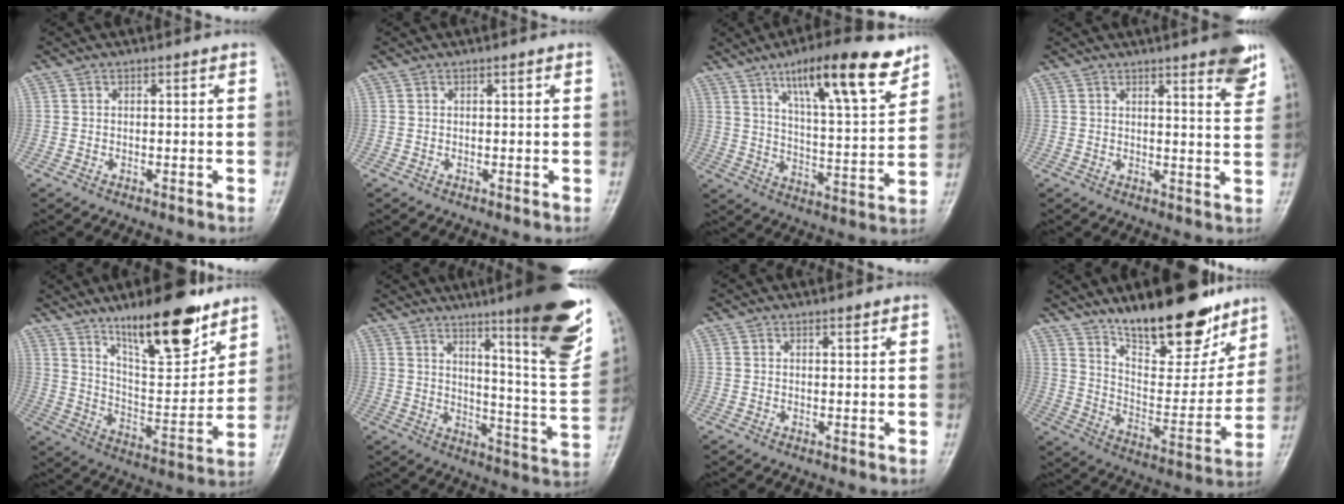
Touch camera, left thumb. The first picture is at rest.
{"total": 0.0}
{"total": 17.9, "force": [11.3, 4.2, 13.3], "torque": [-0.180, -0.055, 0.182]}
{"total": 7.6, "force": [4.7, 1.3, 5.7], "torque": [-0.059, -0.026, 0.057]}
{"total": 18.1, "force": [12.6, 5.4, 11.9], "torque": [-0.150, -0.081, 0.215]}
{"total": 24.3, "force": [14.3, 2.9, 19.4], "torque": [-0.244, -0.075, 0.213]}
{"total": 0.7, "force": [0.6, 0.1, 0.4], "torque": [-0.007, -0.005, 0.010]}
{"total": 20.9, "force": [15.2, 7.3, 12.4], "torque": [-0.142, -0.092, 0.247]}